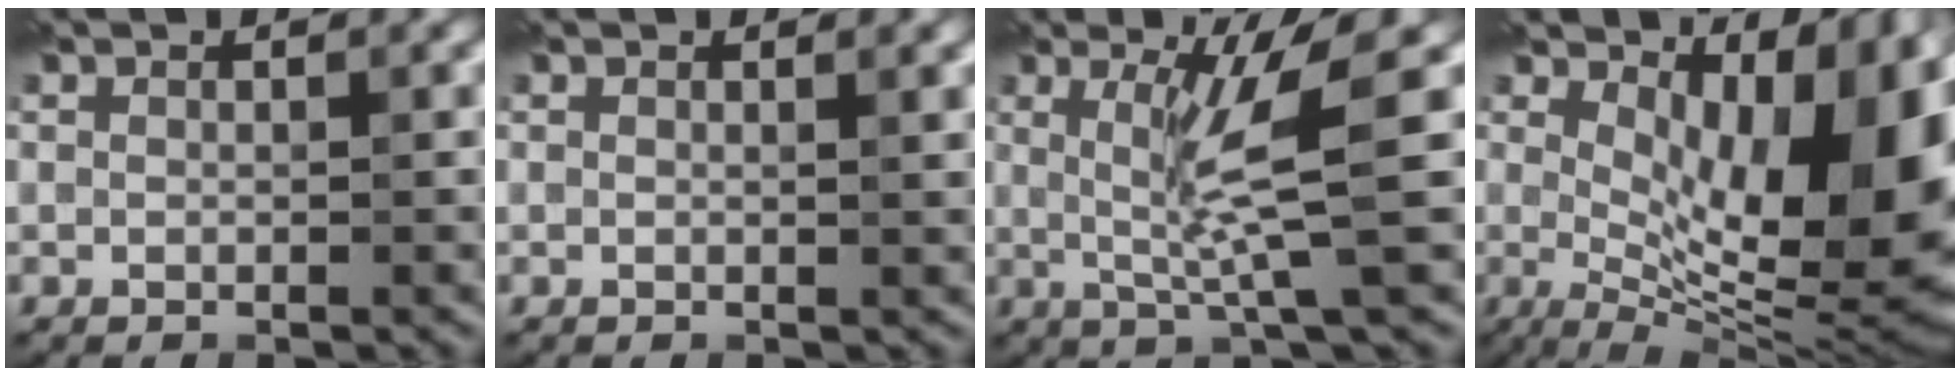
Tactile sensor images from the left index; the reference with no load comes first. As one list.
[{"total": 1.1, "force": [0.6, 0.4, 0.8], "torque": [-0.002, 0.002, 0.005]}, {"total": 5.3, "force": [1.0, 0.4, 5.2], "torque": [-0.103, -0.004, 0.021]}, {"total": 15.4, "force": [2.5, 6.7, 13.6], "torque": [-0.151, 0.001, 0.050]}]